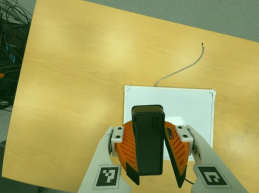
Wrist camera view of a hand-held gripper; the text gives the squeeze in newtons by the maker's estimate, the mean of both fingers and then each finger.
{"total": 8.7, "left": 8.8, "right": 8.6}